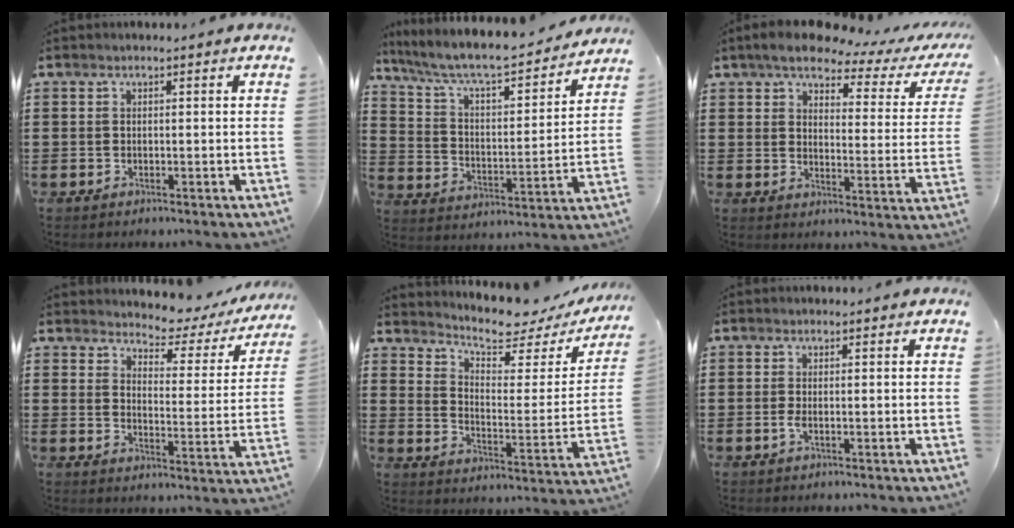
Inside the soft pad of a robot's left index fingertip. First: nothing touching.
{"total": 7.3, "force": [6.5, 0.7, 3.3], "torque": [-0.092, -0.047, 0.104]}
{"total": 5.7, "force": [4.6, 1.6, 3.0], "torque": [-0.068, -0.022, 0.071]}
{"total": 3.6, "force": [3.4, 1.0, 0.5], "torque": [-0.028, -0.027, 0.050]}
{"total": 5.6, "force": [5.0, 1.0, 2.3], "torque": [-0.056, -0.043, 0.079]}
{"total": 1.0, "force": [-0.4, 0.1, 1.0], "torque": [-0.019, -0.002, -0.007]}